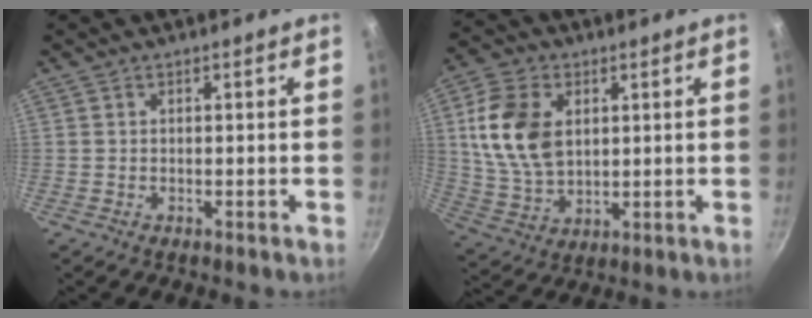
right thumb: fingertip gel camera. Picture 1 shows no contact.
{"total": 13.8, "force": [3.0, 9.3, 9.7], "torque": [-0.169, -0.011, 0.065]}